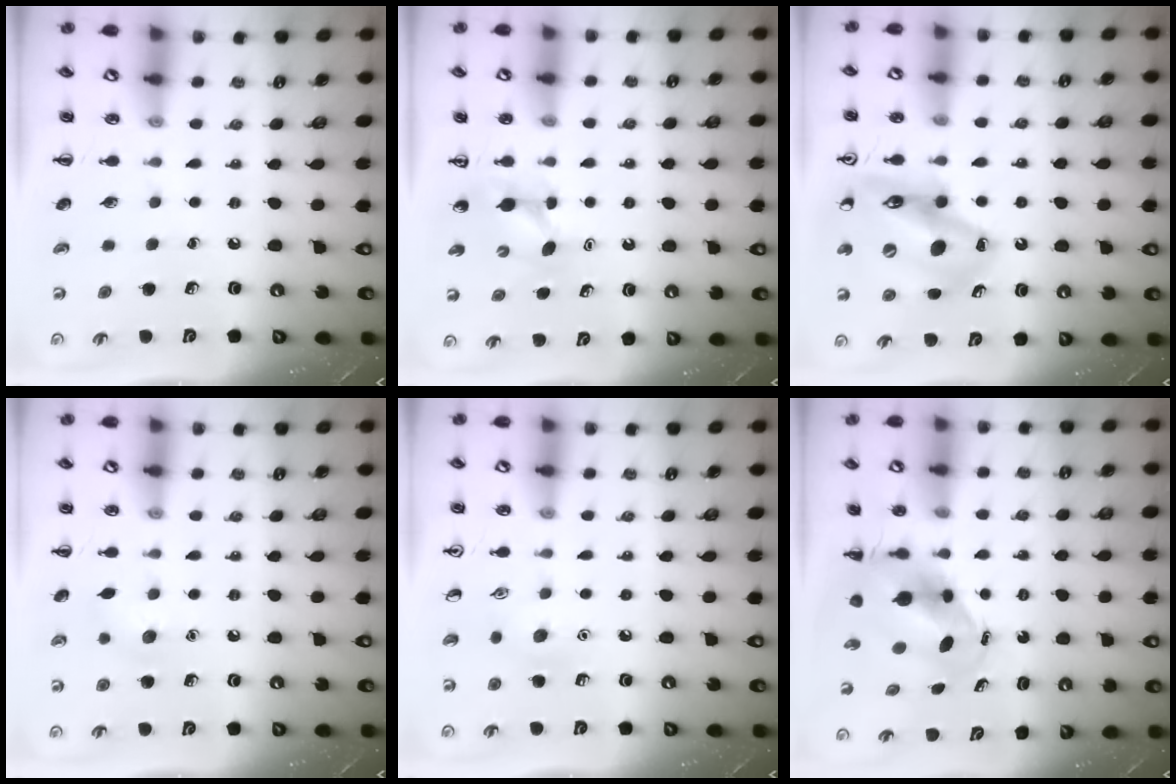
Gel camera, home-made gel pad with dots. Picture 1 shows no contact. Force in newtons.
{"total": 4.0, "press": 3.9, "slide": 0.9}
{"total": 16.9, "press": 16.3, "slide": 4.5}
{"total": 5.7, "press": 5.6, "slide": 1.3}
{"total": 7.3, "press": 7.0, "slide": 2.0}
{"total": 6.8, "press": 6.6, "slide": 1.7}